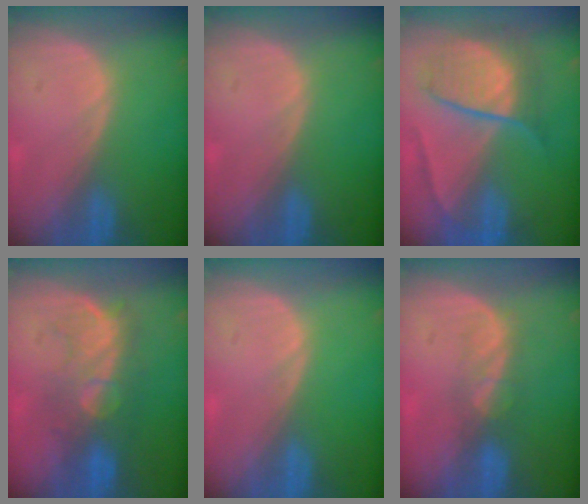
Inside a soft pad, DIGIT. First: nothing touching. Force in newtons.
{"total": 0.0}
{"total": 7.9, "press": 7.9, "slide": 0.6}
{"total": 7.9, "press": 7.7, "slide": 1.3}
{"total": 0.0}
{"total": 3.7, "press": 3.4, "slide": 1.5}